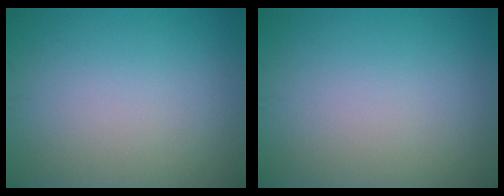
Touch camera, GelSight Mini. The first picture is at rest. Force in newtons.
{"total": 0.0}